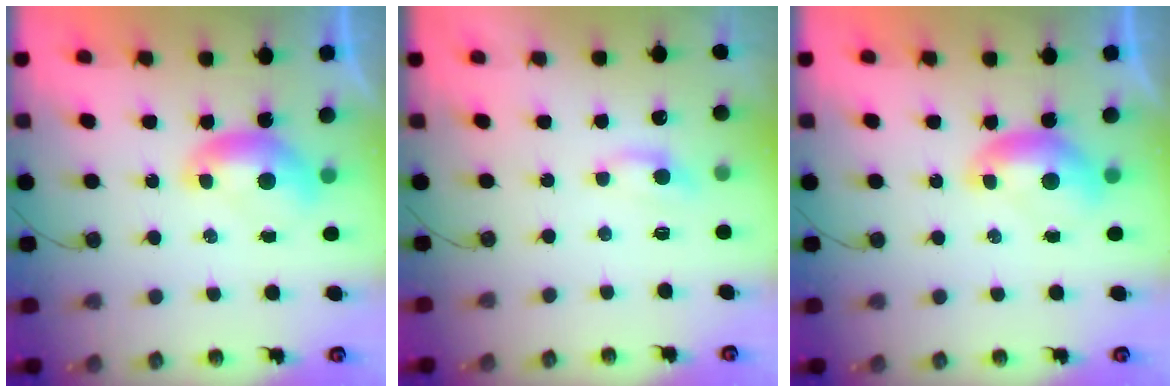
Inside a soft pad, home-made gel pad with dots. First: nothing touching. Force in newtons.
{"total": 0.7, "press": 0.5, "slide": 0.5}
{"total": 0.0}